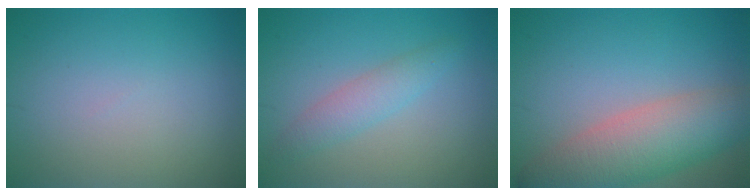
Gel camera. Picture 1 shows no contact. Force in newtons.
{"total": 2.4, "press": 2.4, "slide": 0.1}
{"total": 7.4, "press": 7.4, "slide": 0.6}